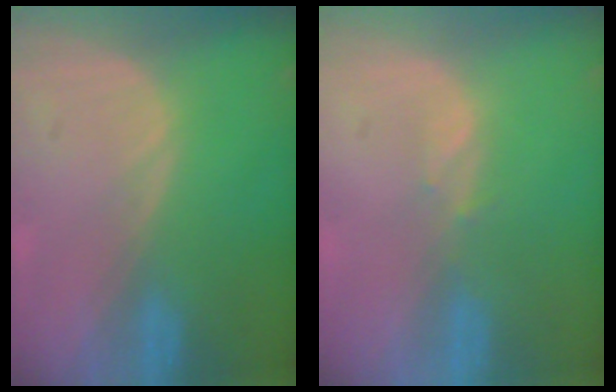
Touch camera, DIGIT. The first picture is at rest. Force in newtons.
{"total": 0.8, "press": 0.8, "slide": 0.3}